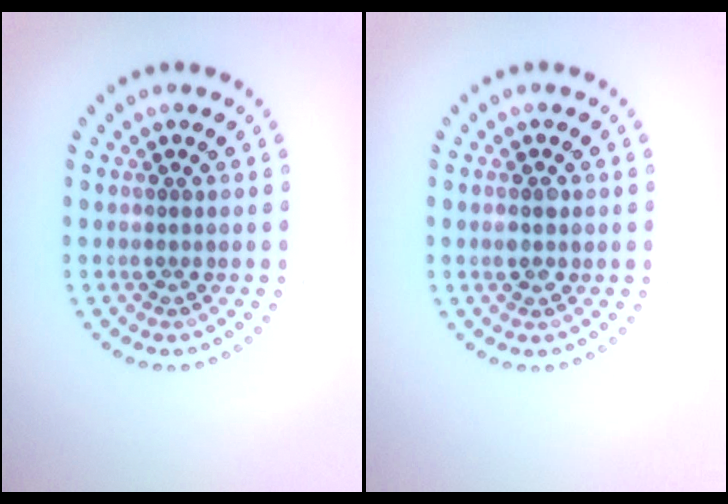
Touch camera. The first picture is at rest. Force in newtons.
{"total": 1.2, "press": 1.2, "slide": 0.1}